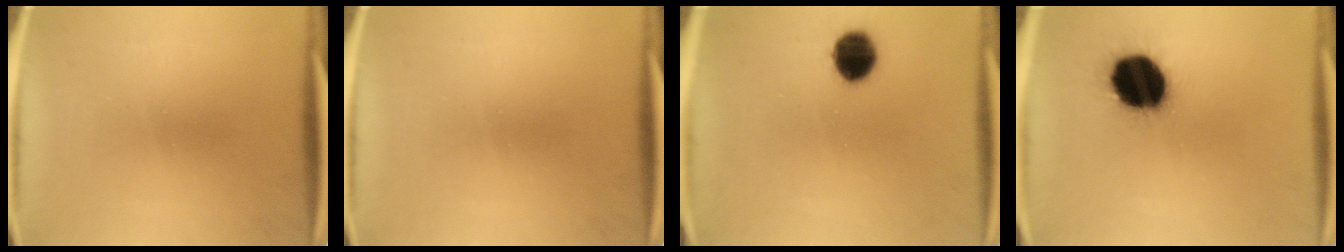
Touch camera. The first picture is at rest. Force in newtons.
{"total": 0.0}
{"total": 8.3}
{"total": 19.4}